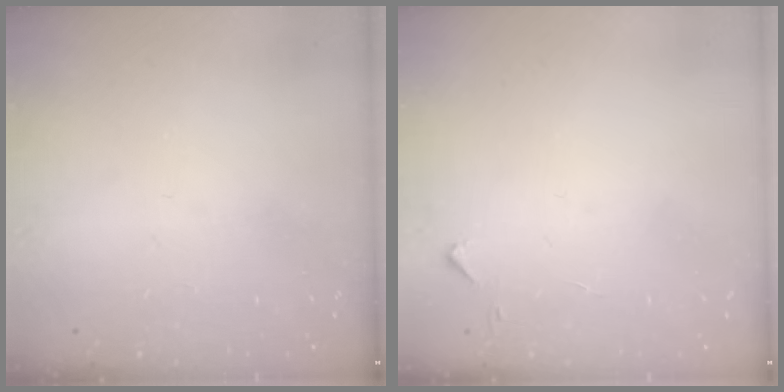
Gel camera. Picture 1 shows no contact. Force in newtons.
{"total": 2.8, "press": 2.8, "slide": 0.4}